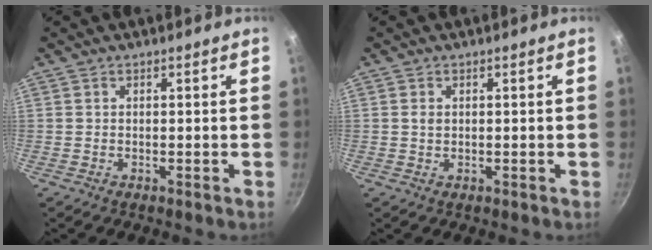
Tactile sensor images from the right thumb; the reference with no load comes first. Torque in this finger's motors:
{"motor_torque": [-0.33, 0.47, -0.18, -0.01, -0.02]}